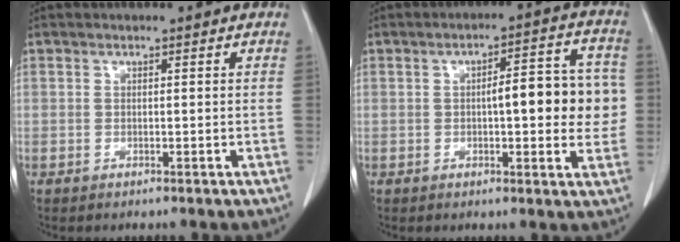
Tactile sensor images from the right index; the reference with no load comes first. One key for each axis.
{"total": 9.9, "fx": 0.0, "fy": 2.9, "fz": 9.5, "tx": -0.119, "ty": 0.026, "tz": 0.000}